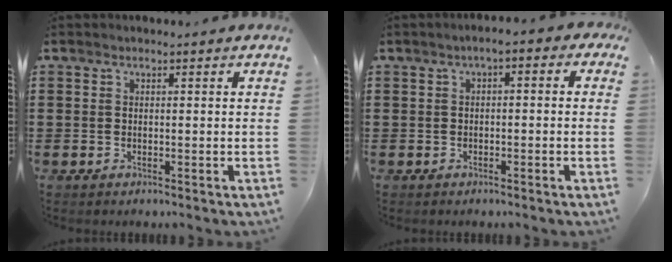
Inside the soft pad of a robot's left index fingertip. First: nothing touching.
{"total": 2.0, "force": [-1.5, 0.6, 1.2], "torque": [-0.025, 0.005, -0.034]}